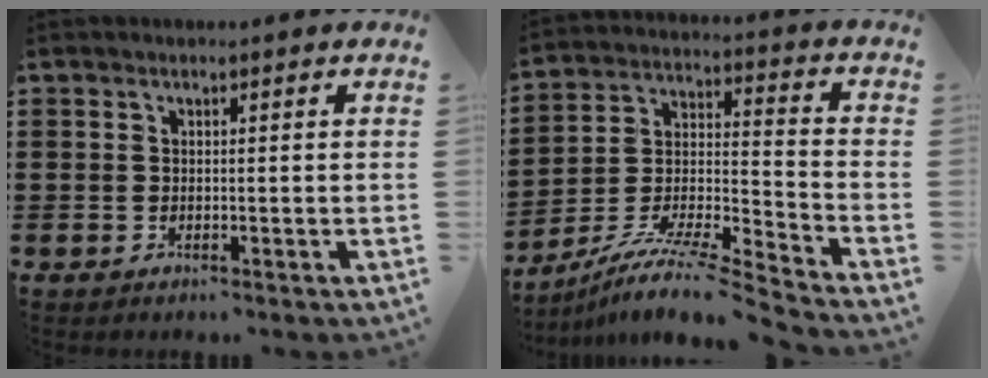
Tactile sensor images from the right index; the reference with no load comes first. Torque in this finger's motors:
{"motor_torque": [0.48, 0.48, 0.16, 0.05]}